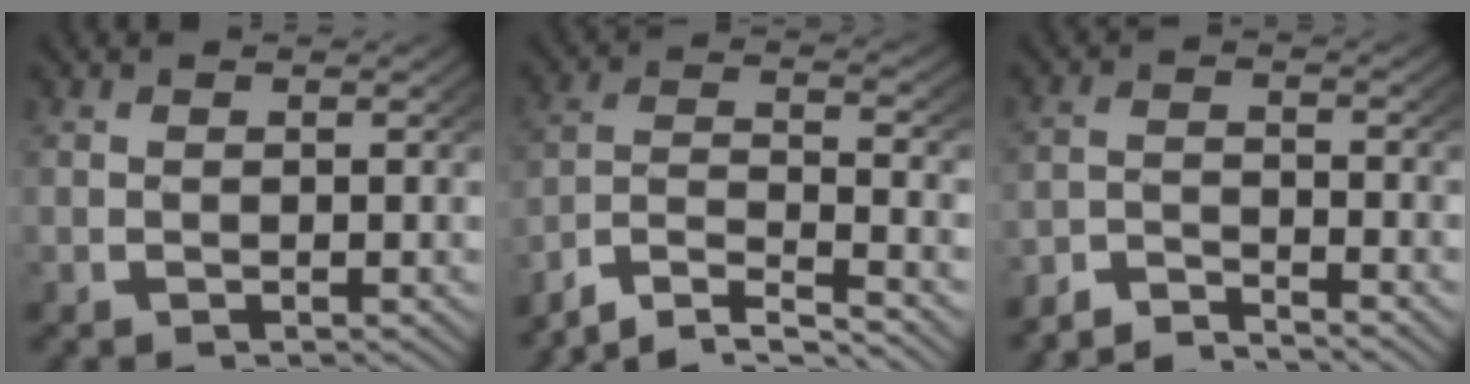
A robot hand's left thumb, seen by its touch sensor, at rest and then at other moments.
{"total": 9.9, "force": [-5.2, 6.0, 5.9], "torque": [-0.131, -0.032, -0.081]}
{"total": 3.4, "force": [-3.3, 0.7, 0.5], "torque": [-0.009, -0.005, -0.068]}